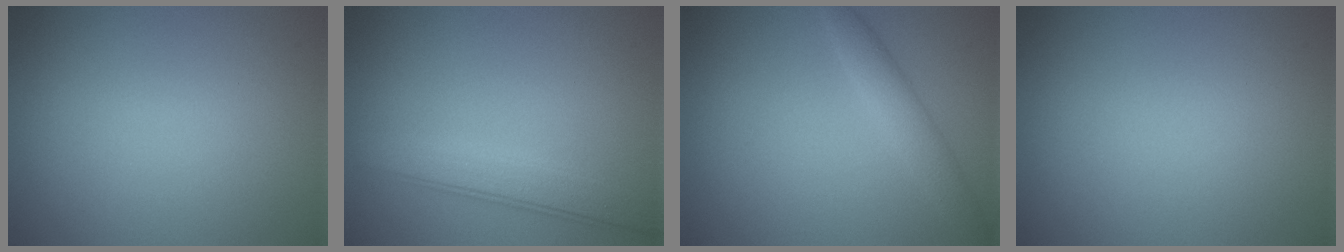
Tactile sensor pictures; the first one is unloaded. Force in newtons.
{"total": 3.6, "press": 3.6, "slide": 0.1}
{"total": 2.3, "press": 2.3, "slide": 0.1}
{"total": 0.0}